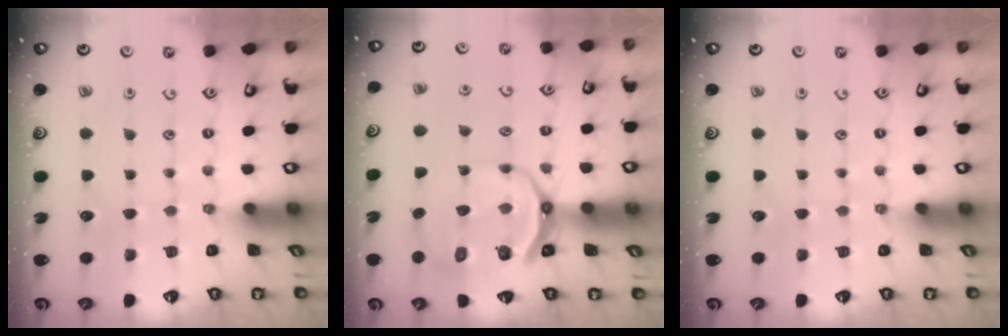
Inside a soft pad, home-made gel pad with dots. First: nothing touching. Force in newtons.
{"total": 9.5, "press": 8.8, "slide": 3.6}
{"total": 0.0}